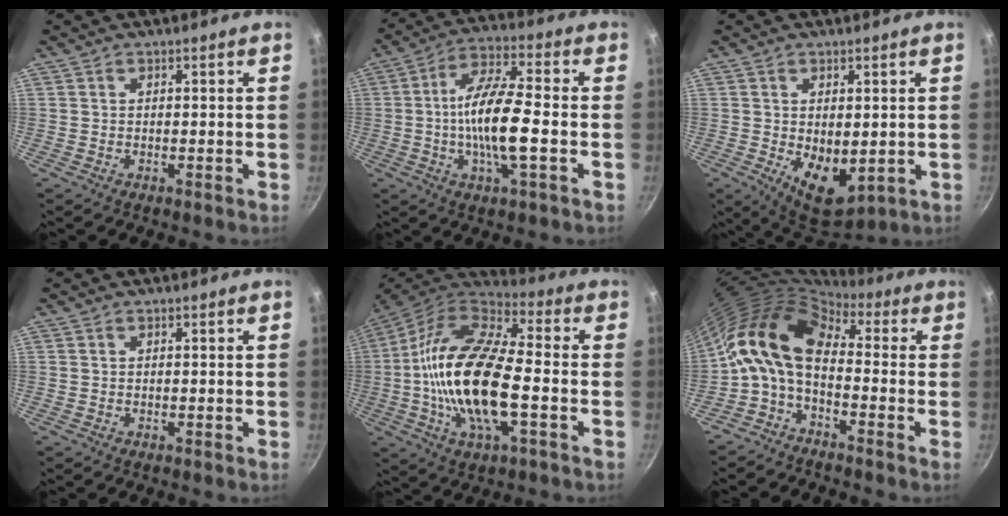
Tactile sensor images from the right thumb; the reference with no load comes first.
{"total": 13.2, "force": [-1.9, 3.3, 12.6], "torque": [-0.235, 0.024, -0.047]}
{"total": 9.4, "force": [-1.1, 6.1, 7.0], "torque": [-0.080, -0.018, 0.003]}
{"total": 0.0}
{"total": 22.1, "force": [-2.8, 8.8, 20.0], "torque": [-0.384, 0.025, -0.072]}
{"total": 13.0, "force": [-0.3, 7.8, 10.4], "torque": [-0.189, 0.031, -0.026]}